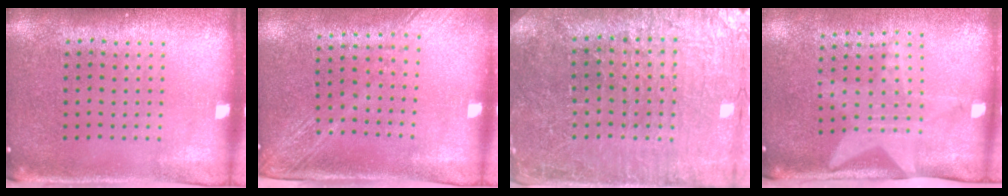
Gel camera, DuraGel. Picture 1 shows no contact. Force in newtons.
{"total": 2.0, "press": 1.6, "slide": 1.2}
{"total": 3.3, "press": 3.3, "slide": 0.3}
{"total": 2.1, "press": 1.5, "slide": 1.4}